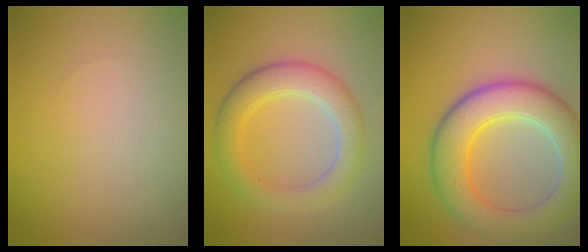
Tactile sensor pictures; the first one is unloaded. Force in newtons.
{"total": 4.5, "press": 4.4, "slide": 0.4}
{"total": 7.9, "press": 7.9, "slide": 0.5}